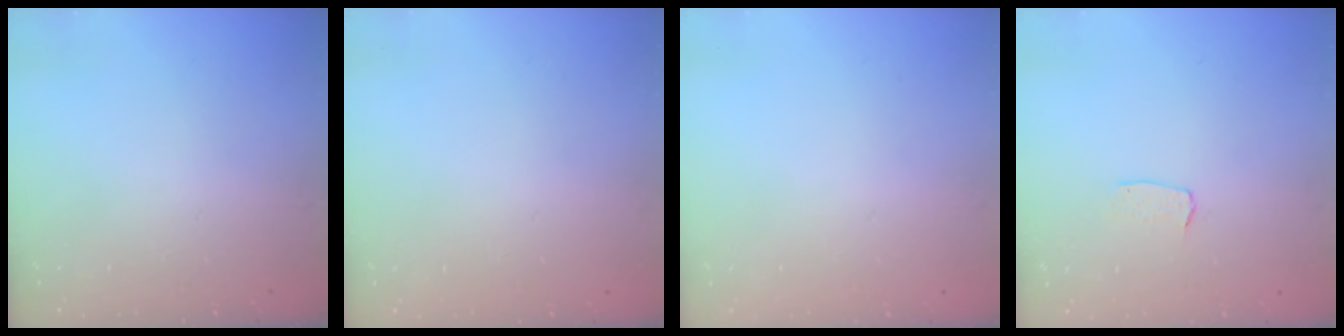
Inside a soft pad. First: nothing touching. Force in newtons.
{"total": 0.0}
{"total": 0.0}
{"total": 3.0, "press": 3.0, "slide": 0.2}